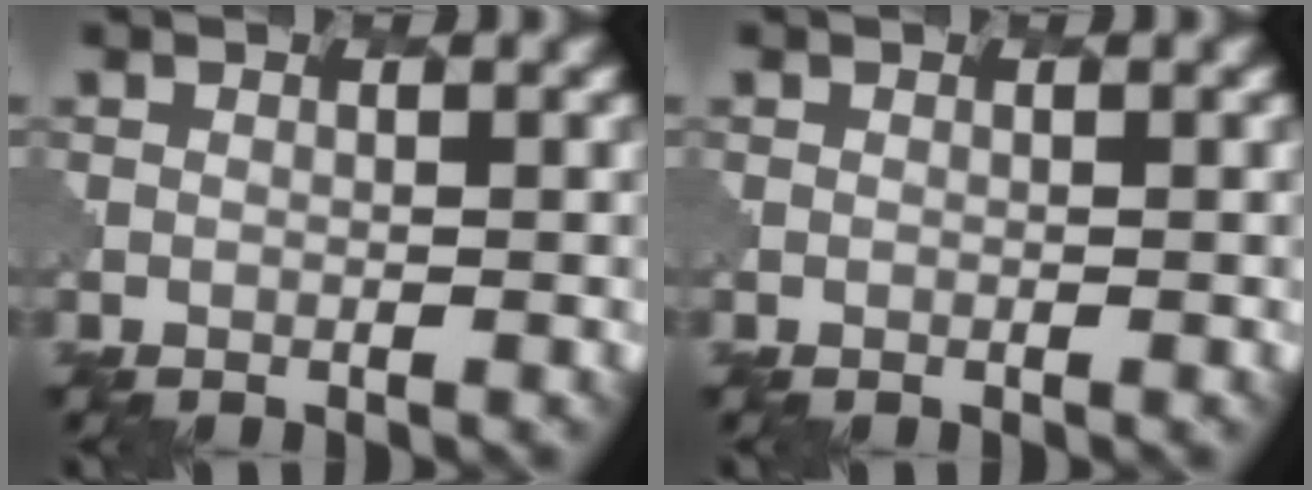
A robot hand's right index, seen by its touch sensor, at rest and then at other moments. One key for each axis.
{"total": 0.0}